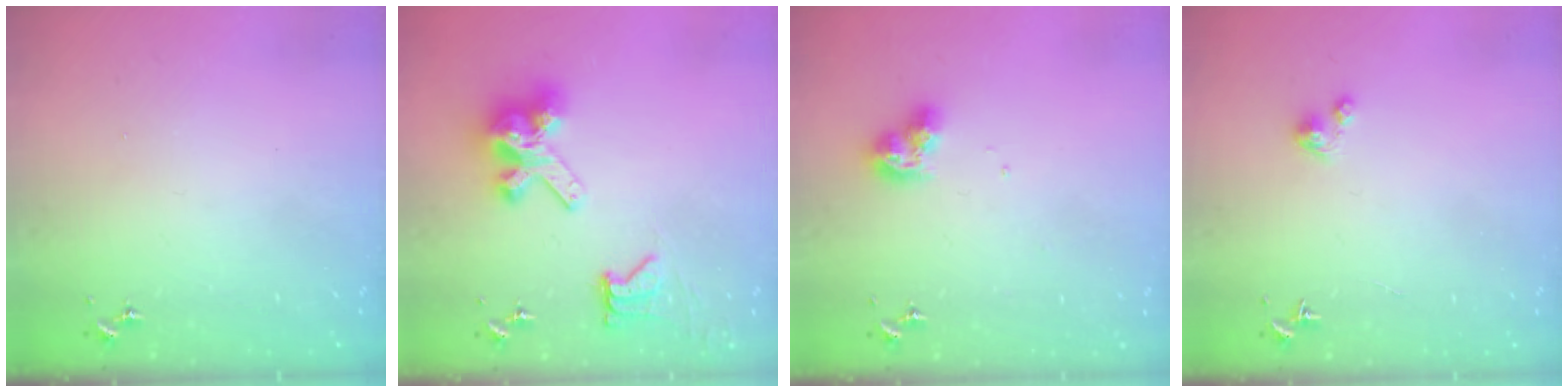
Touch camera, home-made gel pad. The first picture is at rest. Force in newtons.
{"total": 12.1, "press": 12.0, "slide": 0.6}
{"total": 8.7, "press": 8.7, "slide": 0.2}
{"total": 3.5, "press": 3.5, "slide": 0.3}